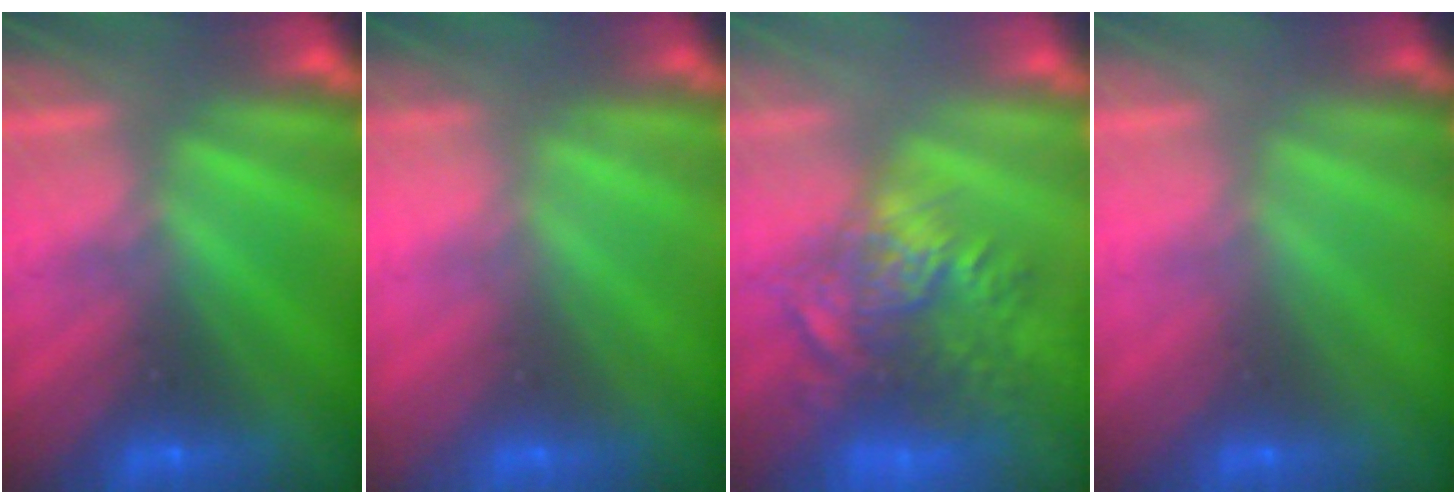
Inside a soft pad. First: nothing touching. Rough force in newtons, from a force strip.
{"total": 2.4}
{"total": 7.9}
{"total": 2.9}